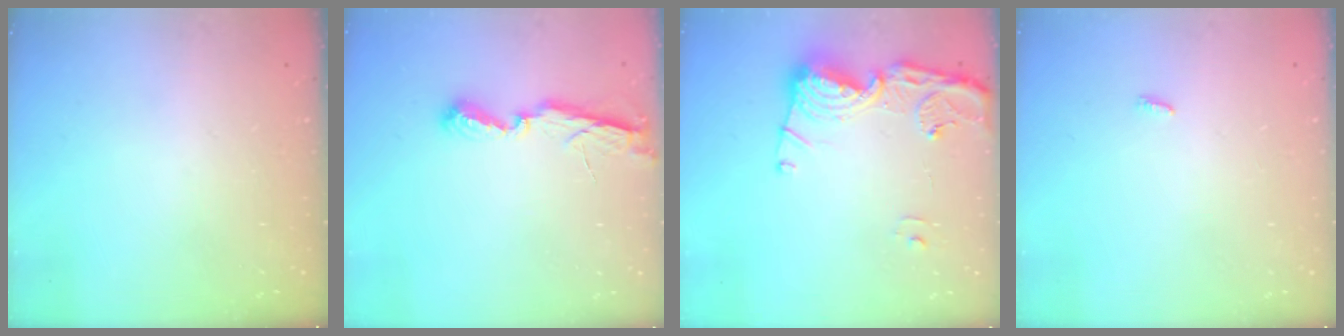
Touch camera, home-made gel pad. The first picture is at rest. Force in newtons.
{"total": 7.1, "press": 7.0, "slide": 0.4}
{"total": 14.8, "press": 14.7, "slide": 1.7}
{"total": 2.3, "press": 2.3, "slide": 0.3}